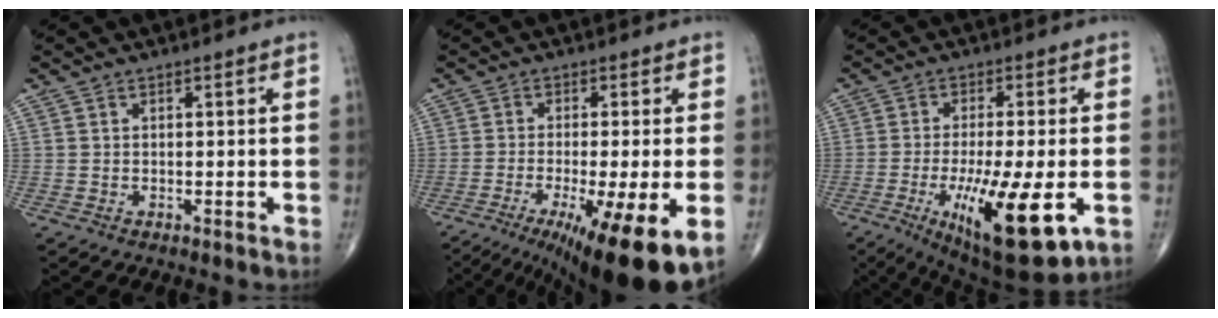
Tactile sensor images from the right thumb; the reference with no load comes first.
{"total": 16.4, "force": [-7.0, 2.8, 14.6], "torque": [-0.195, -0.022, -0.102]}
{"total": 18.1, "force": [-5.5, 4.8, 16.6], "torque": [-0.266, -0.018, -0.070]}